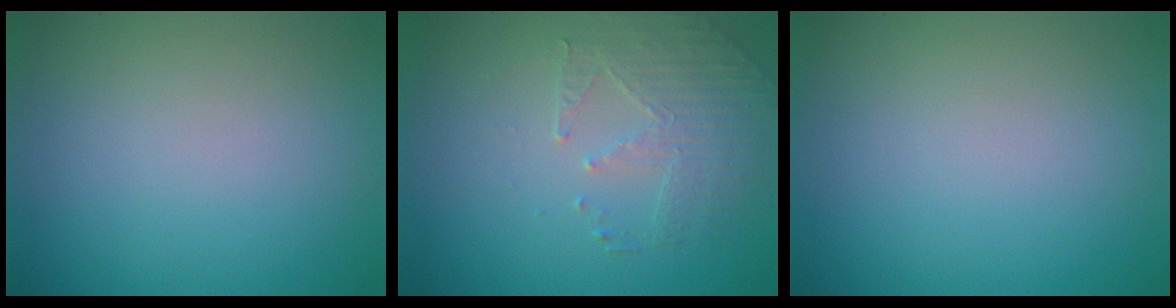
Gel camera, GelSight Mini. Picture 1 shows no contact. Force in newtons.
{"total": 2.2, "press": 1.8, "slide": 1.2}
{"total": 0.0}